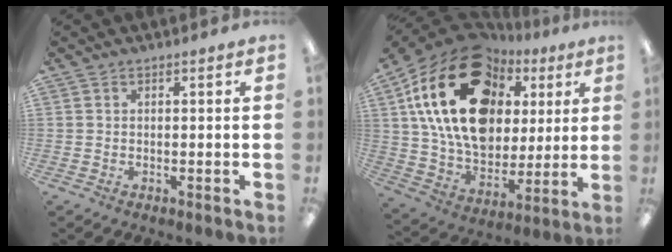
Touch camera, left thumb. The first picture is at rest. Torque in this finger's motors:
{"motor_torque": [2.46, 2.55, 1.47, -1.30, 0.29]}